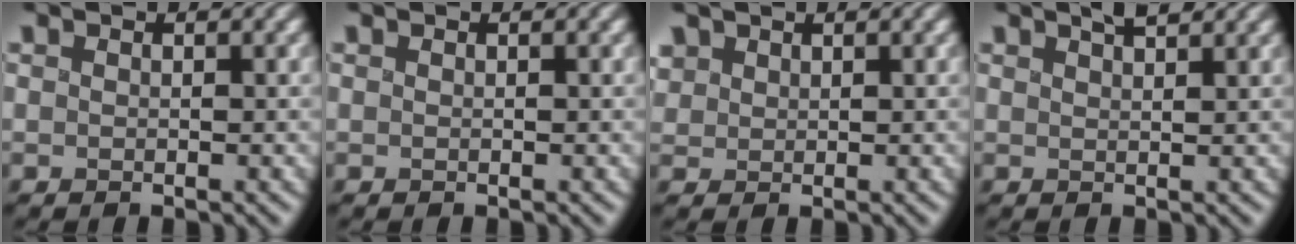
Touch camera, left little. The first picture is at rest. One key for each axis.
{"total": 0.0}
{"total": 1.6, "fx": 1.0, "fy": 1.2, "fz": 0.3, "tx": -0.015, "ty": 0.004, "tz": 0.028}
{"total": 1.7, "fx": 1.3, "fy": 0.3, "fz": 1.1, "tx": -0.005, "ty": 0.006, "tz": 0.021}